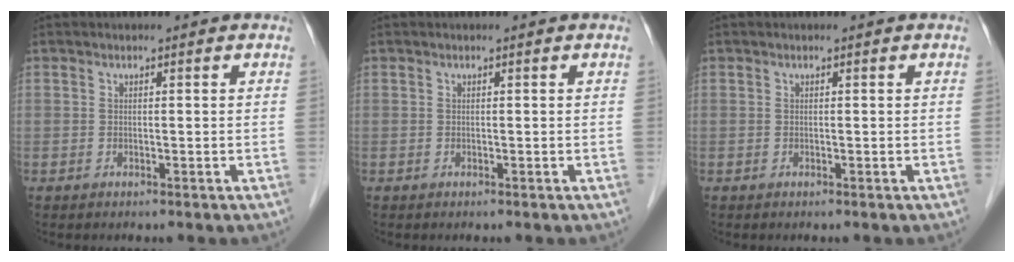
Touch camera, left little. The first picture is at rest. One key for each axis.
{"total": 0.0}
{"total": 0.0}